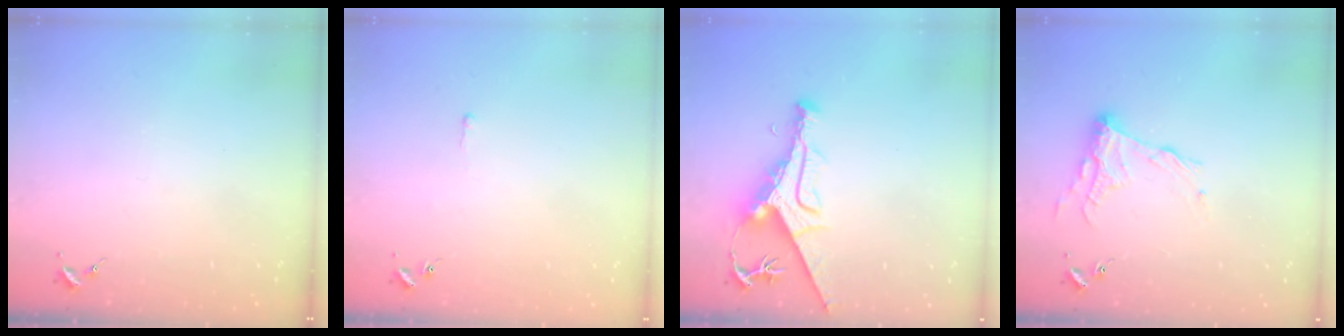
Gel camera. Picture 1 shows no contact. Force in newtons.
{"total": 2.6, "press": 2.6, "slide": 0.4}
{"total": 10.7, "press": 10.6, "slide": 1.4}
{"total": 11.5, "press": 11.5, "slide": 0.7}